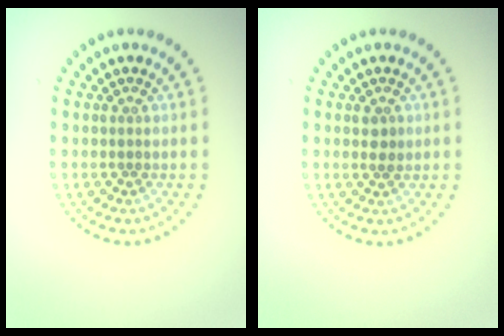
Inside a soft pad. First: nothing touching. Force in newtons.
{"total": 1.3, "press": 1.2, "slide": 0.3}